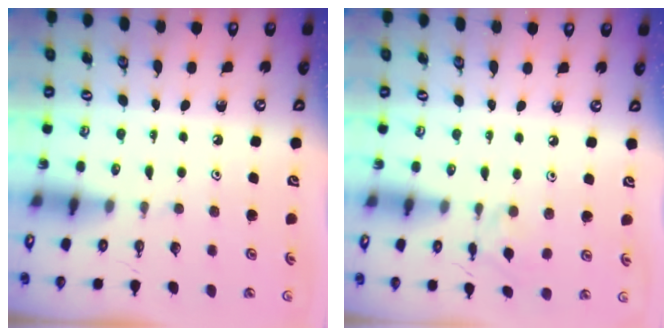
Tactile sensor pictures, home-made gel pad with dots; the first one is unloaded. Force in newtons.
{"total": 1.6, "press": 1.6, "slide": 0.2}